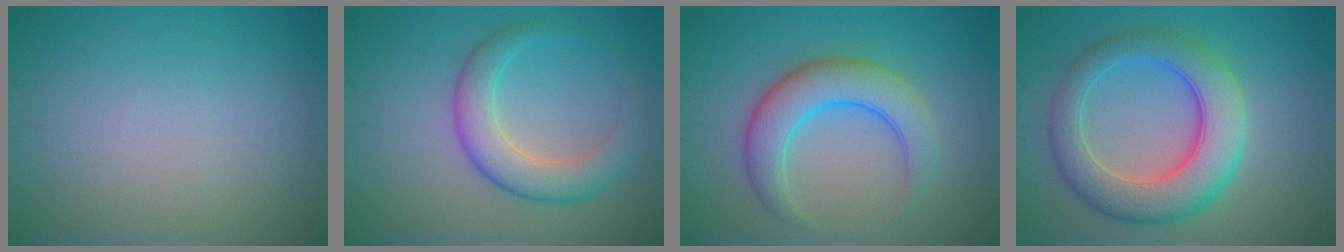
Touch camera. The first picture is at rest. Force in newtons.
{"total": 4.8, "press": 4.8, "slide": 0.1}
{"total": 5.6, "press": 5.6, "slide": 0.2}
{"total": 7.7, "press": 7.7, "slide": 0.4}